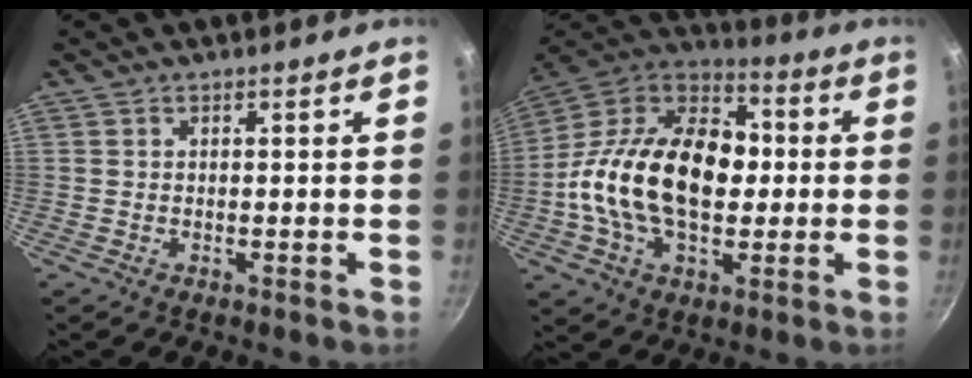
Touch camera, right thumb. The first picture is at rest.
{"total": 25.4, "force": [-0.7, 16.2, 19.6], "torque": [-0.316, 0.037, -0.029]}